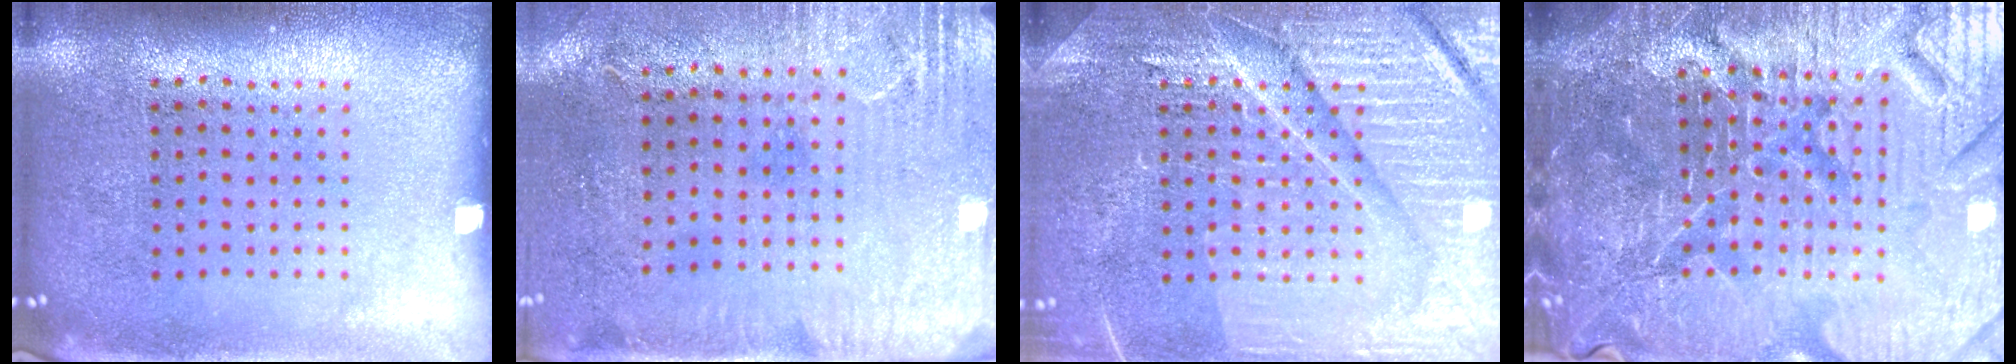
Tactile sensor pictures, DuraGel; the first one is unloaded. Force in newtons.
{"total": 2.9, "press": 2.4, "slide": 1.7}
{"total": 4.8, "press": 4.8, "slide": 0.5}
{"total": 6.6, "press": 5.9, "slide": 3.0}